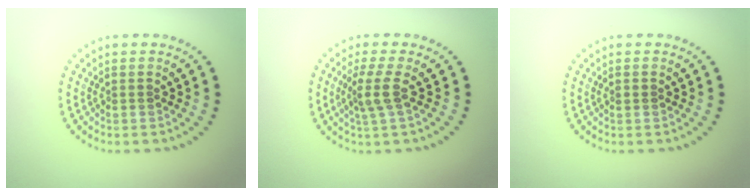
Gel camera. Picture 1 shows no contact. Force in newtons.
{"total": 2.4, "press": 1.9, "slide": 1.5}
{"total": 0.6, "press": 0.6, "slide": 0.1}